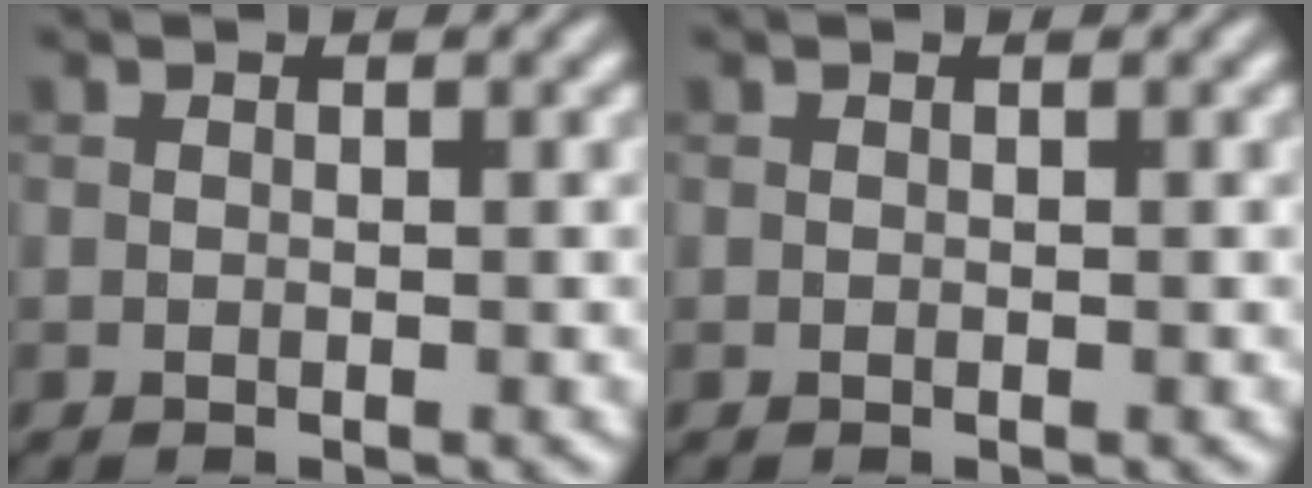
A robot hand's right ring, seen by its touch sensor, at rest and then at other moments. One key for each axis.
{"total": 0.0}